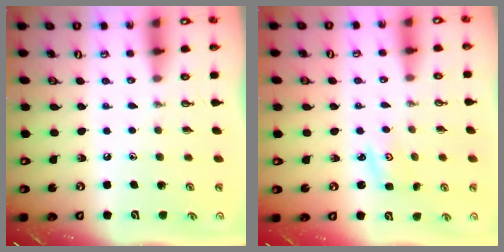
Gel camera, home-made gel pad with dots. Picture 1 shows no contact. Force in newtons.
{"total": 2.8, "press": 2.8, "slide": 0.3}